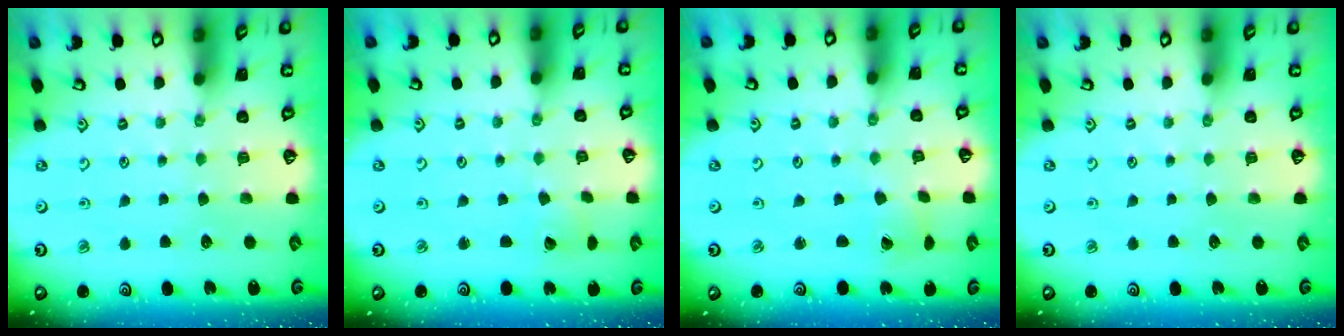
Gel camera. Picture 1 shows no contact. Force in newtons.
{"total": 2.9, "press": 2.9, "slide": 0.1}
{"total": 1.0, "press": 1.0, "slide": 0.1}
{"total": 0.0}